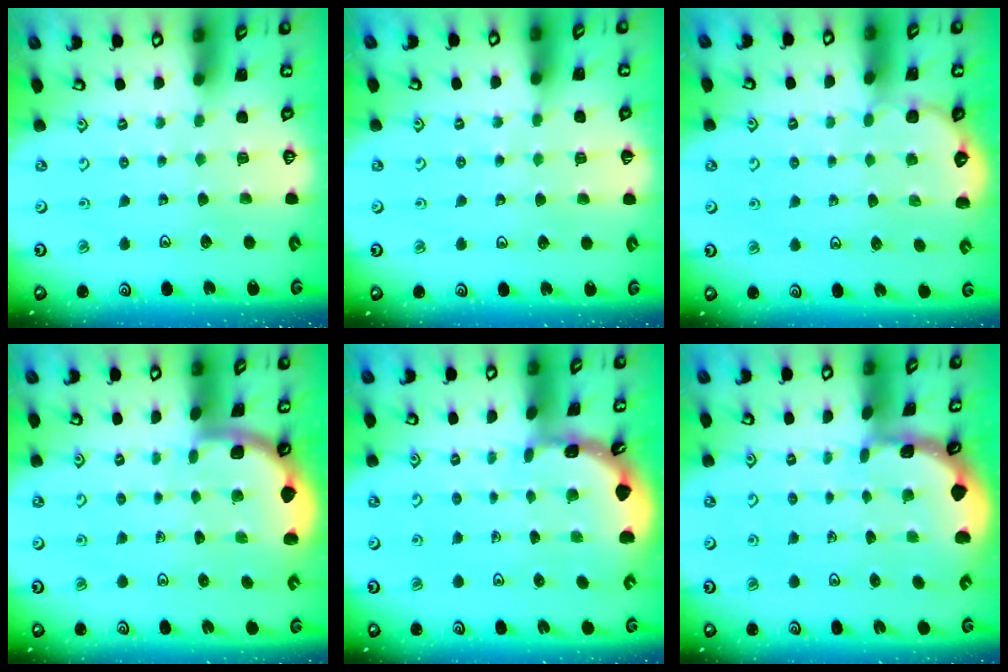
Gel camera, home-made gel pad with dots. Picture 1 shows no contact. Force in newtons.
{"total": 3.4, "press": 3.4, "slide": 0.5}
{"total": 3.0, "press": 2.6, "slide": 1.5}
{"total": 1.7, "press": 1.7, "slide": 0.1}
{"total": 1.6, "press": 1.6, "slide": 0.1}
{"total": 1.5, "press": 1.5, "slide": 0.2}